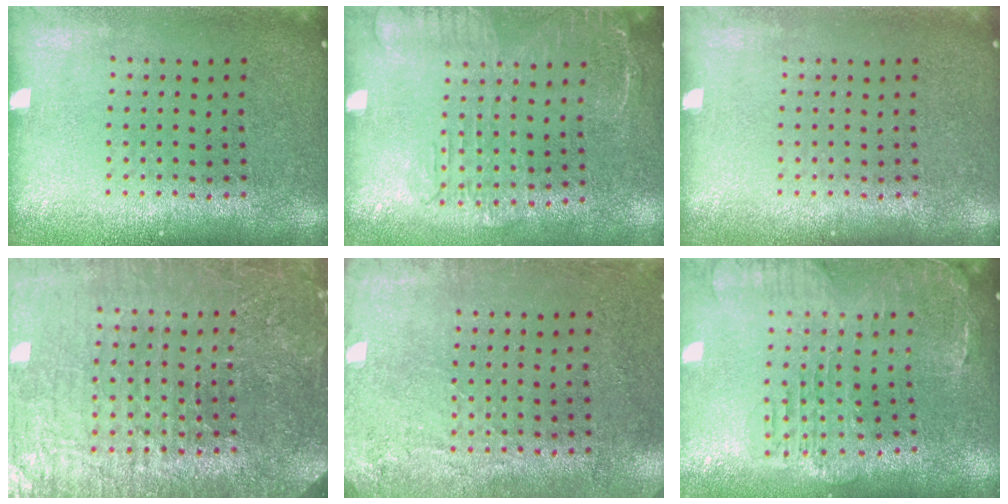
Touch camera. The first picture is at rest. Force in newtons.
{"total": 1.7, "press": 1.3, "slide": 1.0}
{"total": 0.0}
{"total": 5.6, "press": 5.1, "slide": 2.5}
{"total": 2.8, "press": 2.3, "slide": 1.6}
{"total": 1.4, "press": 1.4, "slide": 0.4}